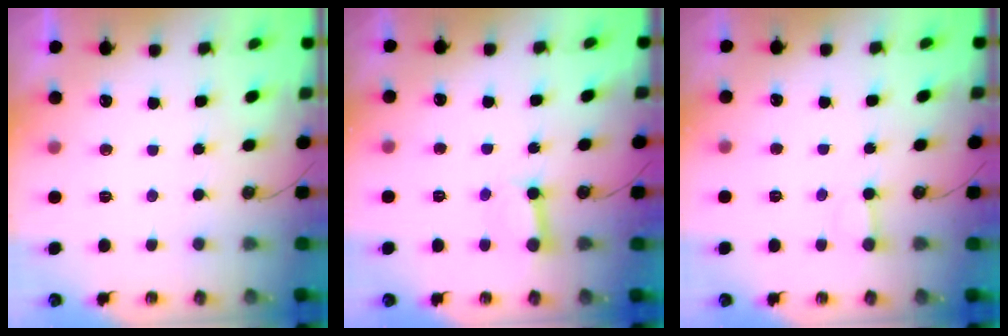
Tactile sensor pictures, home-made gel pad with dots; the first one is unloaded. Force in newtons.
{"total": 4.6, "press": 4.6, "slide": 0.6}
{"total": 2.5, "press": 2.4, "slide": 0.4}